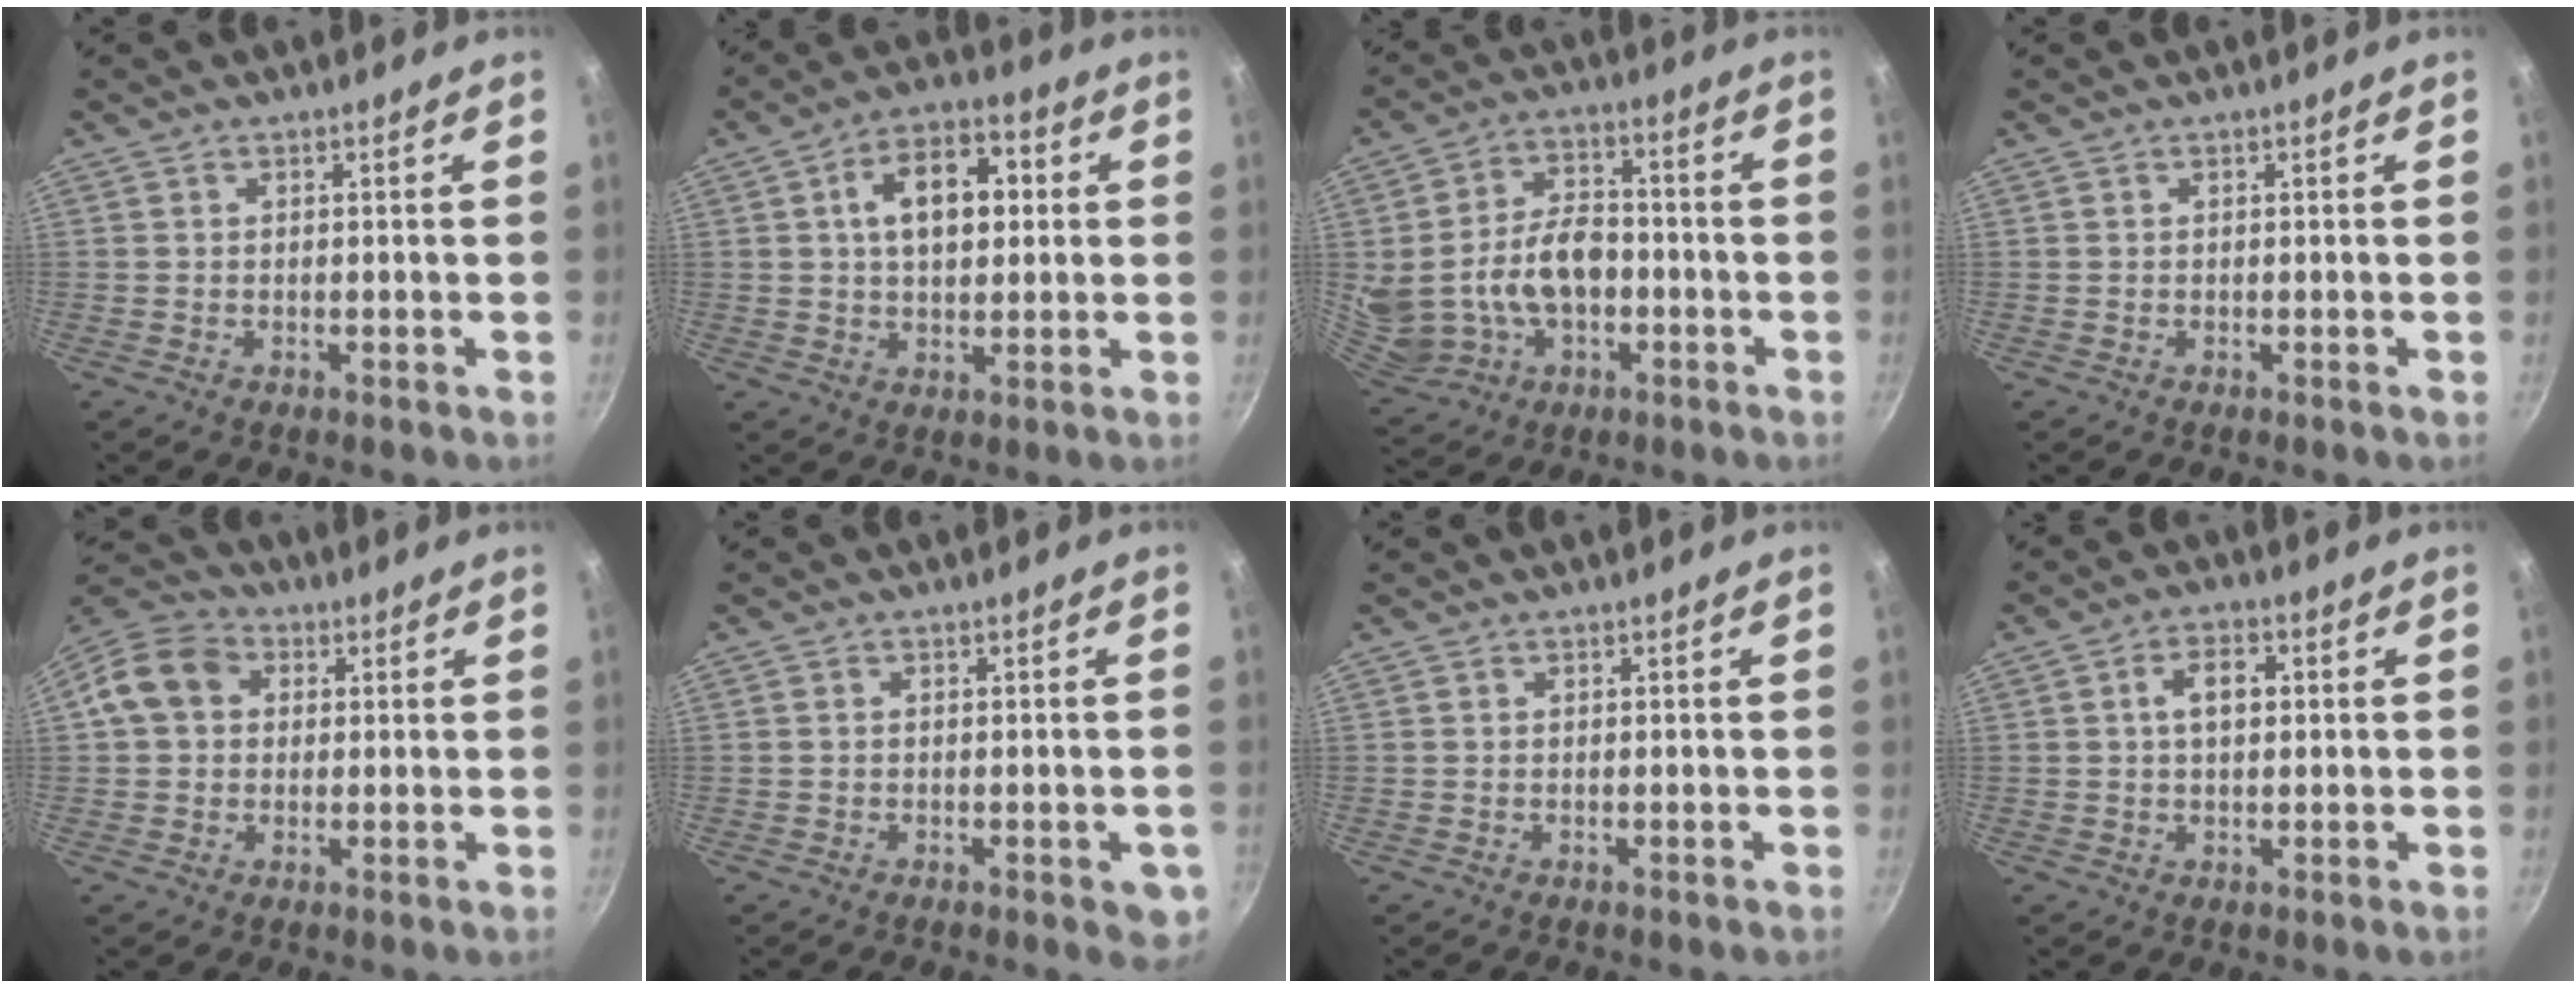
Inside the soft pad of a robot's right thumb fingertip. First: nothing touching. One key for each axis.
{"total": 12.3, "fx": 2.2, "fy": 7.6, "fz": 9.5, "tx": -0.116, "ty": 0.015, "tz": 0.026}
{"total": 16.7, "fx": -2.1, "fy": 11.7, "fz": 11.7, "tx": -0.206, "ty": 0.020, "tz": -0.020}
{"total": 0.0}
{"total": 10.0, "fx": 1.8, "fy": 8.3, "fz": 5.3, "tx": -0.072, "ty": 0.023, "tz": 0.013}
{"total": 4.3, "fx": -1.5, "fy": 1.7, "fz": 3.6, "tx": -0.028, "ty": 0.003, "tz": -0.017}
{"total": 0.0}
{"total": 5.4, "fx": 0.9, "fy": 3.2, "fz": 4.3, "tx": -0.061, "ty": 0.011, "tz": 0.010}